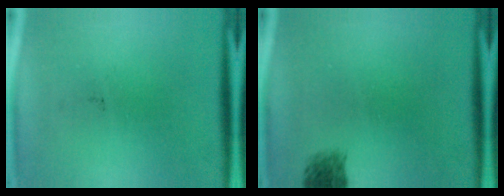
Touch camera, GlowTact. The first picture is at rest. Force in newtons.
{"total": 1.9}